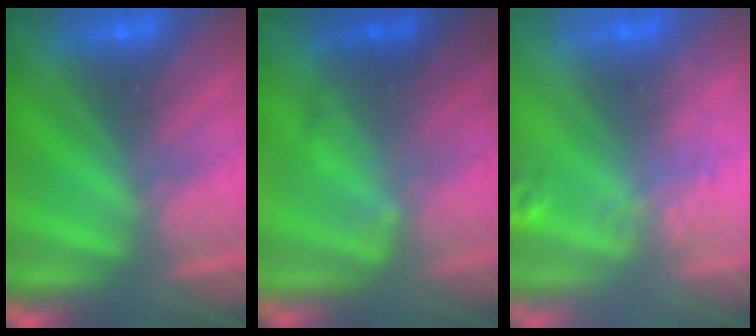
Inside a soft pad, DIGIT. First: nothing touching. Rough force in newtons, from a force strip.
{"total": 2.0}
{"total": 2.8}